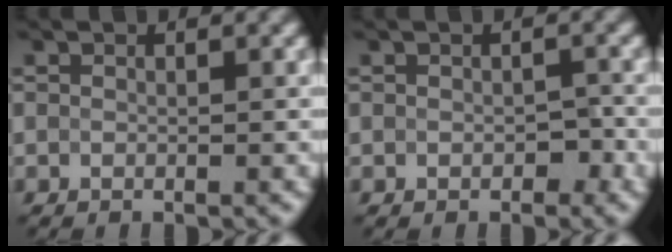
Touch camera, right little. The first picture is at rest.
{"total": 1.2, "force": [-0.5, 0.8, 0.7], "torque": [-0.011, 0.005, -0.009]}